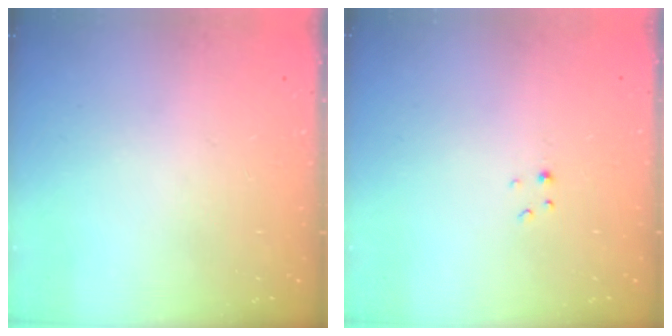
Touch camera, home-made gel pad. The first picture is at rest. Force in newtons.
{"total": 1.1, "press": 1.1, "slide": 0.2}